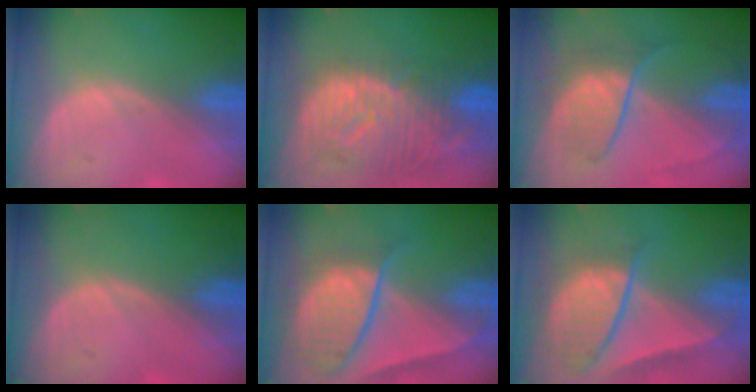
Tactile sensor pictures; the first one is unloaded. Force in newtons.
{"total": 12.5, "press": 10.8, "slide": 6.3}
{"total": 6.3, "press": 6.3, "slide": 0.6}
{"total": 0.0}
{"total": 10.4, "press": 8.8, "slide": 5.6}
{"total": 9.6, "press": 8.1, "slide": 5.1}